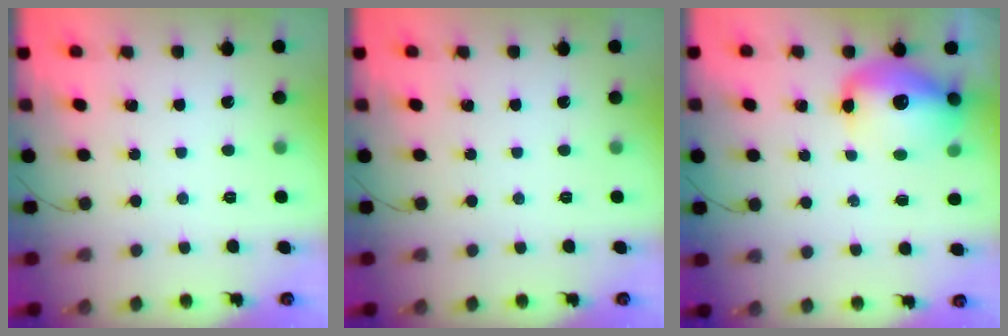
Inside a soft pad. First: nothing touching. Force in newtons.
{"total": 0.0}
{"total": 13.4, "press": 13.1, "slide": 2.9}